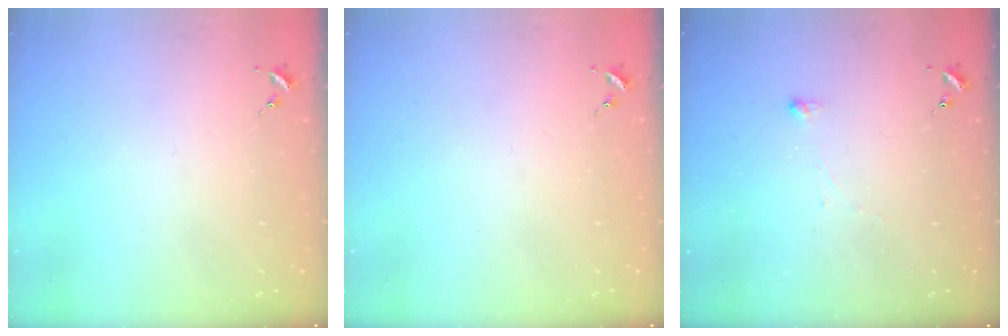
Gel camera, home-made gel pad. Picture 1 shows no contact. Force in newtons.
{"total": 0.0}
{"total": 2.9, "press": 2.9, "slide": 0.3}